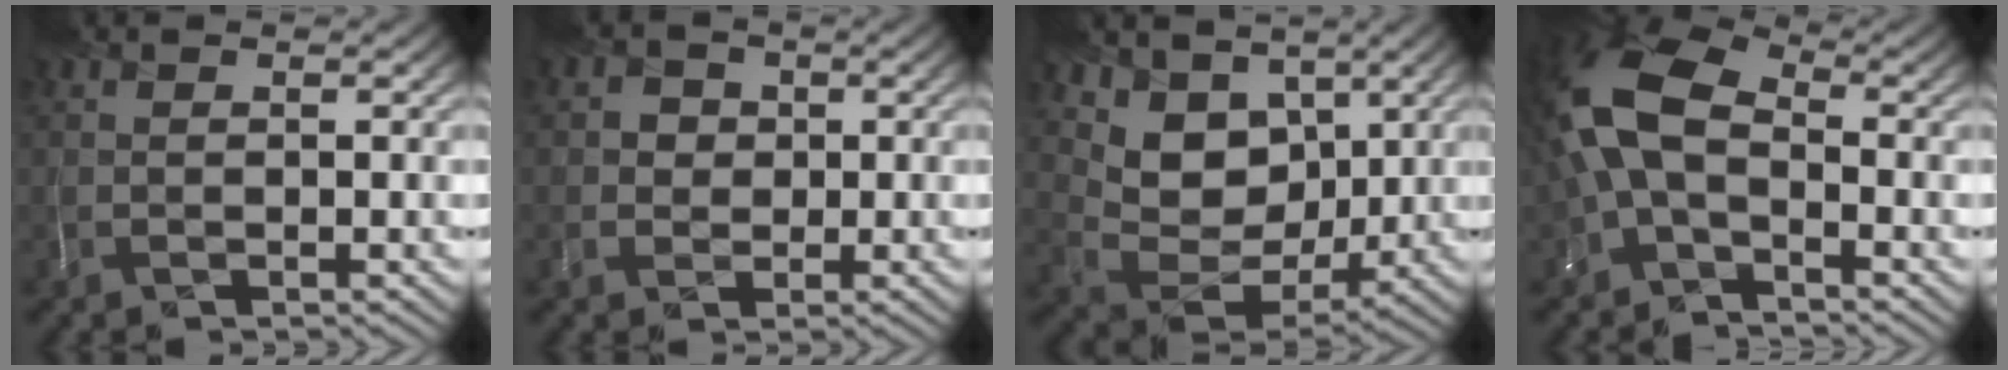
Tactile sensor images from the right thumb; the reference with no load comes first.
{"total": 2.4, "force": [0.2, 2.3, -0.1], "torque": [0.005, -0.005, 0.004]}
{"total": 9.2, "force": [5.1, 6.7, 3.9], "torque": [-0.095, -0.018, 0.091]}
{"total": 10.1, "force": [-0.6, 6.0, 8.1], "torque": [-0.203, 0.011, -0.030]}